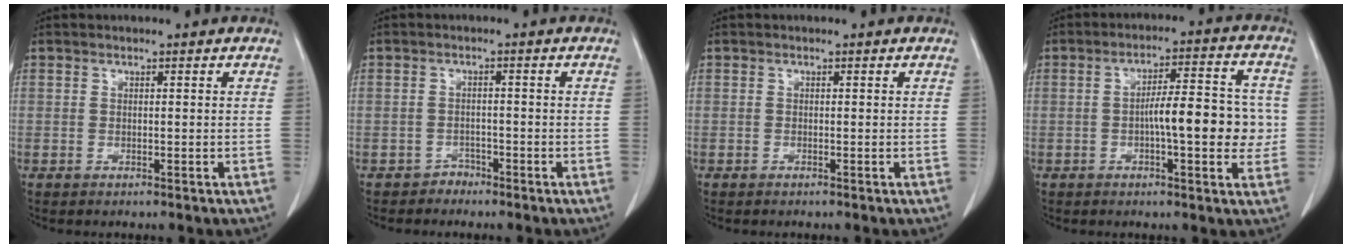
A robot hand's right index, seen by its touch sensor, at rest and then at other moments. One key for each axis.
{"total": 1.7, "fx": -1.4, "fy": 0.9, "fz": -0.2, "tx": 0.004, "ty": 0.004, "tz": -0.025}
{"total": 0.0}
{"total": 10.3, "fx": -1.0, "fy": 2.6, "fz": 9.9, "tx": -0.147, "ty": 0.022, "tz": -0.015}